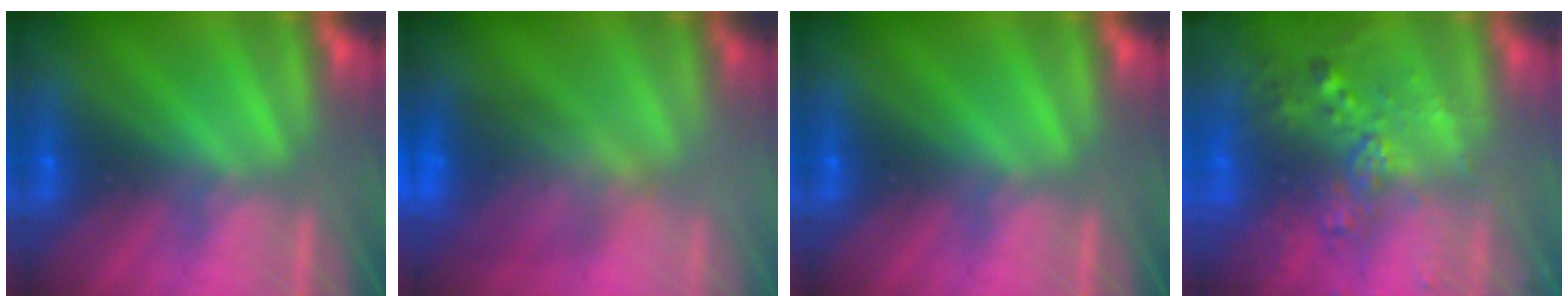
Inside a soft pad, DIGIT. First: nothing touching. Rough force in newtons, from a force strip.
{"total": 5.9}
{"total": 0.0}
{"total": 8.1}